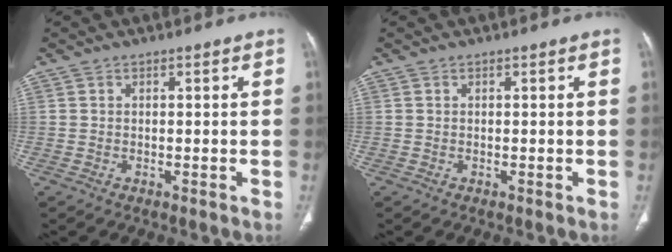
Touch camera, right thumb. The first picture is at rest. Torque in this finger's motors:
{"motor_torque": [1.61, 1.61, 0.16, -0.15, 0.04]}